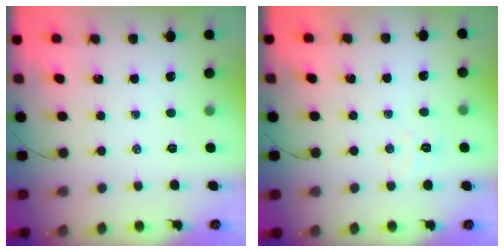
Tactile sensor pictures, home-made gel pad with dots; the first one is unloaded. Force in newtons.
{"total": 4.6, "press": 4.4, "slide": 1.1}